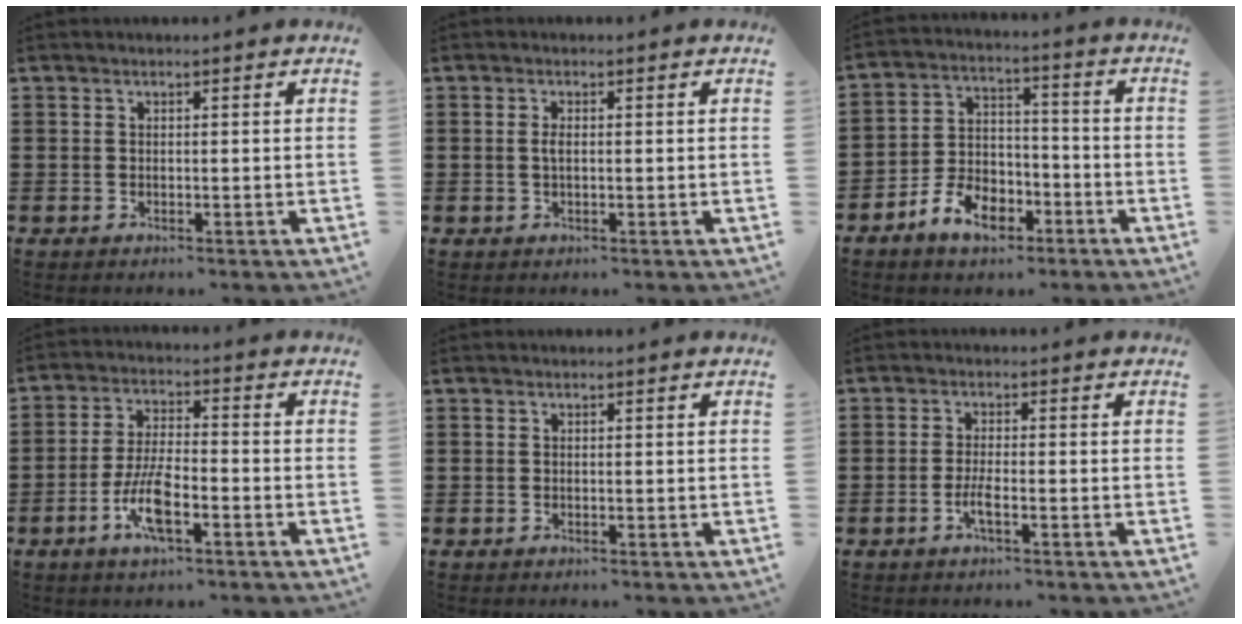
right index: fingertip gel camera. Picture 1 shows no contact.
{"total": 1.5, "force": [0.0, 0.4, 1.4], "torque": [-0.034, -0.001, -0.004]}
{"total": 7.6, "force": [-4.4, 4.9, 3.8], "torque": [-0.083, 0.023, -0.083]}
{"total": 7.5, "force": [-3.3, 2.0, 6.4], "torque": [-0.145, -0.012, -0.064]}
{"total": 0.0}
{"total": 2.8, "force": [-1.2, 0.1, 2.5], "torque": [-0.052, -0.007, -0.023]}